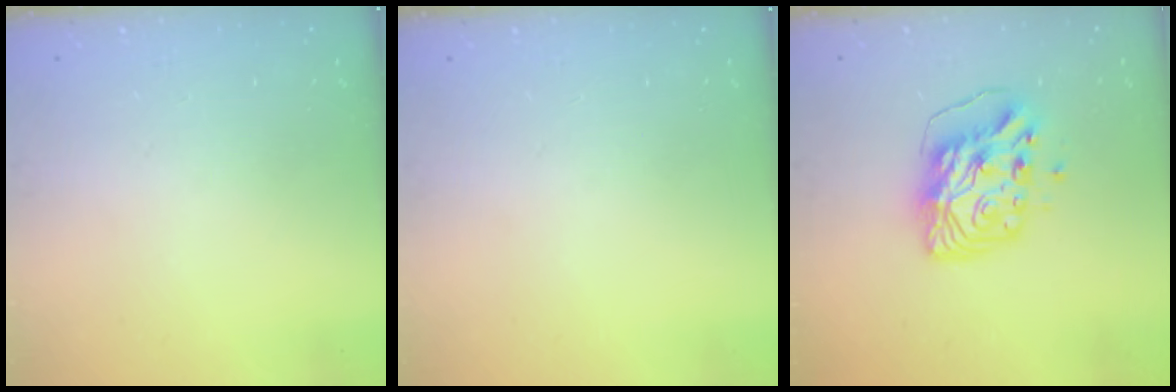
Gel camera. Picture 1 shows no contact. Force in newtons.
{"total": 0.0}
{"total": 10.0, "press": 9.9, "slide": 1.4}